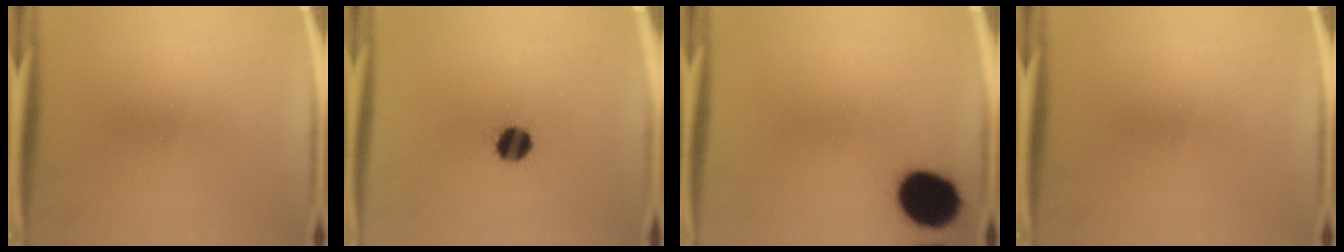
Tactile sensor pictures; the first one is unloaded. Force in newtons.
{"total": 6.4}
{"total": 14.6}
{"total": 0.0}